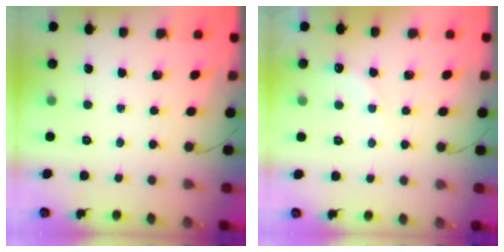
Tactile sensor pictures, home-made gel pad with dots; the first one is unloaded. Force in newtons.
{"total": 7.2, "press": 7.1, "slide": 1.1}